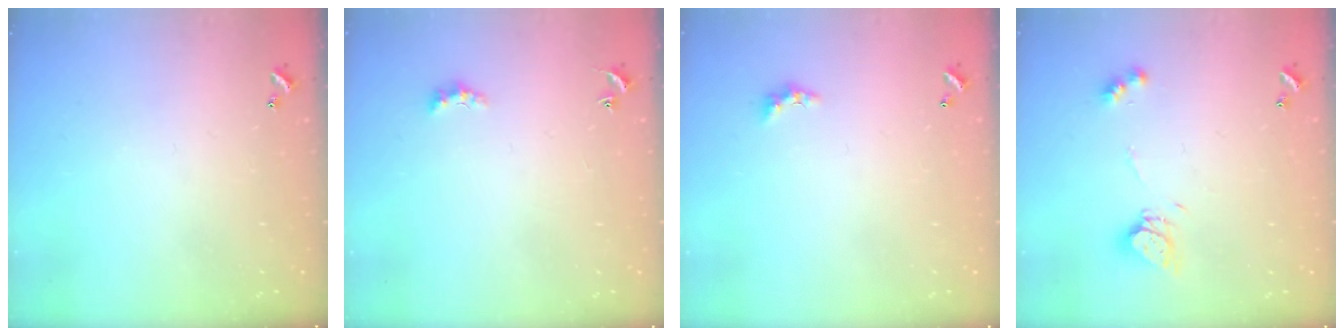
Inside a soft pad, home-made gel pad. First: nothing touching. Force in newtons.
{"total": 1.5, "press": 1.4, "slide": 0.5}
{"total": 1.3, "press": 1.2, "slide": 0.6}
{"total": 10.2, "press": 10.1, "slide": 0.8}